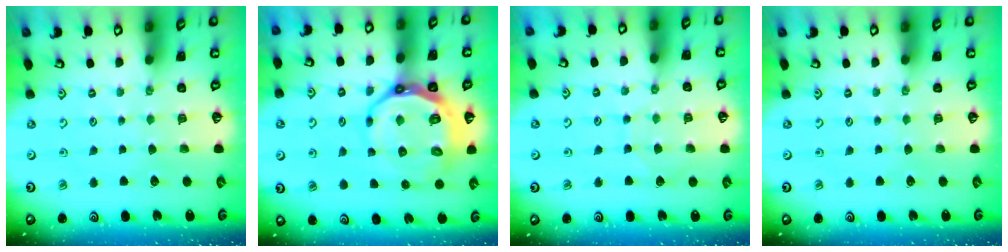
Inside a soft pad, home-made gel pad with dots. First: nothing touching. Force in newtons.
{"total": 15.2, "press": 14.7, "slide": 3.8}
{"total": 4.8, "press": 4.8, "slide": 0.6}
{"total": 0.0}